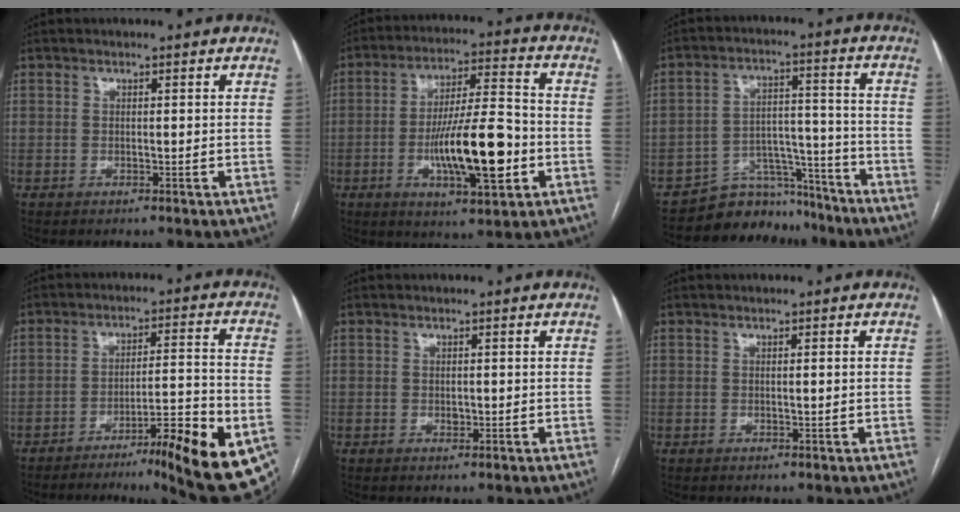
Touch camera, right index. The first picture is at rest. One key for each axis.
{"total": 15.1, "fx": -3.9, "fy": 2.7, "fz": 14.3, "tx": -0.246, "ty": 0.001, "tz": -0.063}
{"total": 9.1, "fx": -8.3, "fy": 3.9, "fz": -0.1, "tx": 0.023, "ty": 0.061, "tz": -0.134}
{"total": 18.4, "fx": -10.2, "fy": 2.0, "fz": 15.2, "tx": -0.134, "ty": 0.013, "tz": -0.145}
{"total": 0.8, "fx": -0.1, "fy": 0.5, "fz": 0.6, "tx": -0.008, "ty": 0.000, "tz": -0.001}
{"total": 0.7, "fx": 0.0, "fy": -0.2, "fz": 0.7, "tx": -0.011, "ty": 0.001, "tz": 0.002}